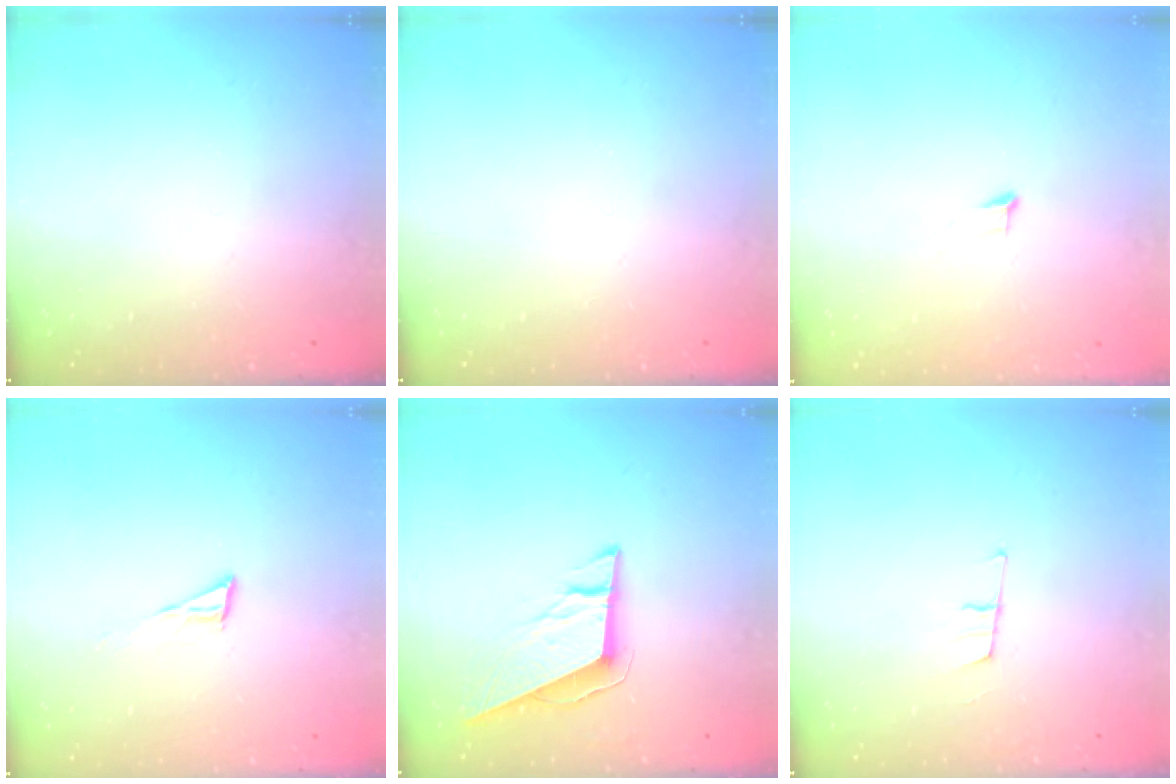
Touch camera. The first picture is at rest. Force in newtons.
{"total": 0.0}
{"total": 4.3, "press": 4.1, "slide": 1.0}
{"total": 5.7, "press": 5.5, "slide": 1.4}
{"total": 9.6, "press": 9.5, "slide": 1.0}
{"total": 7.6, "press": 7.0, "slide": 3.0}